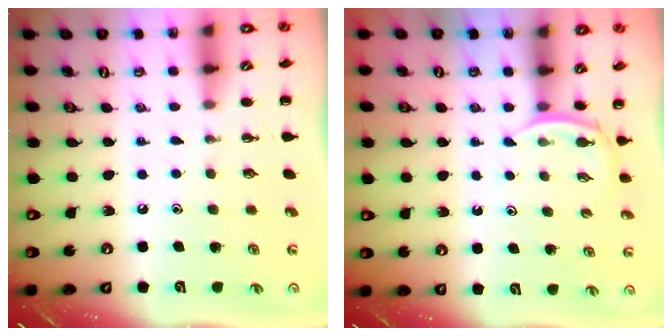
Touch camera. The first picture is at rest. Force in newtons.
{"total": 2.6, "press": 2.5, "slide": 0.8}